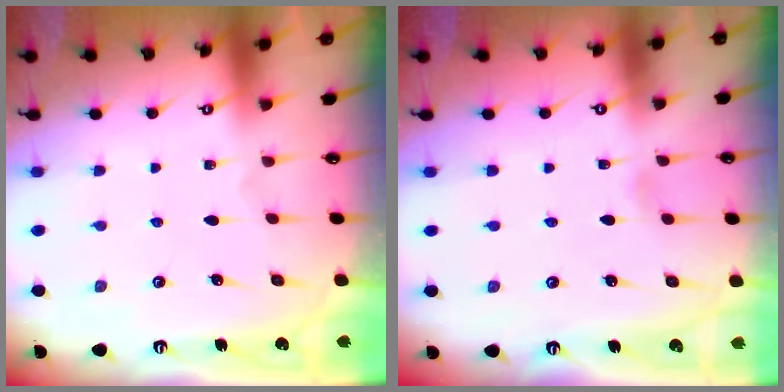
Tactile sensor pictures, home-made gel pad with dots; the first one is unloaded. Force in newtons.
{"total": 2.6, "press": 2.6, "slide": 0.3}